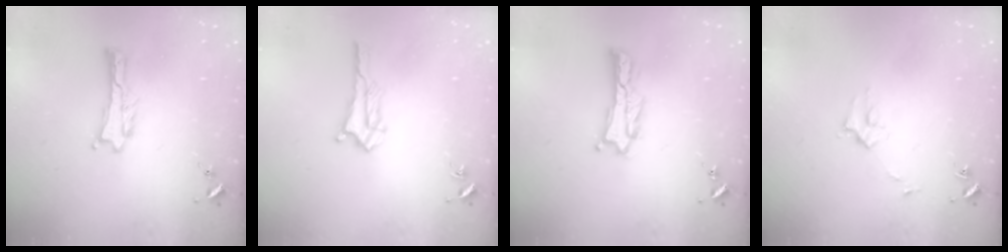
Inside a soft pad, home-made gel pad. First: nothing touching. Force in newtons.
{"total": 2.3, "press": 2.2, "slide": 0.2}
{"total": 1.6, "press": 1.6, "slide": 0.2}
{"total": 2.7, "press": 2.7, "slide": 0.3}